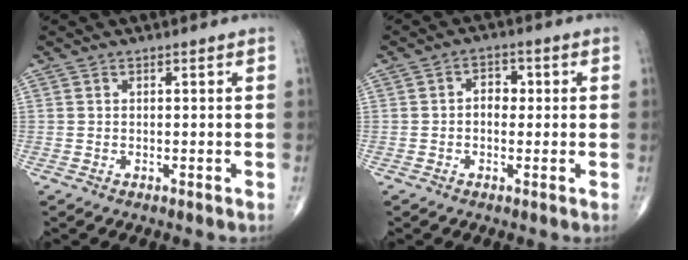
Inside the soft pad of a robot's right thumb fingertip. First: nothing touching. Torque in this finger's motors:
{"motor_torque": [-0.51, -0.05, 0.34, -0.03, -0.06]}